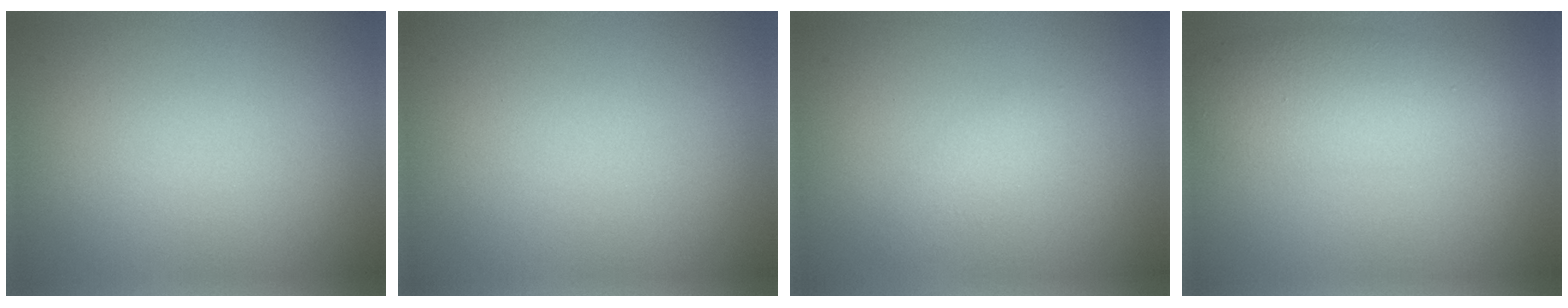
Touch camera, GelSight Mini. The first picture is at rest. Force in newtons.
{"total": 0.0}
{"total": 1.4, "press": 1.4, "slide": 0.0}
{"total": 4.8, "press": 4.8, "slide": 0.1}